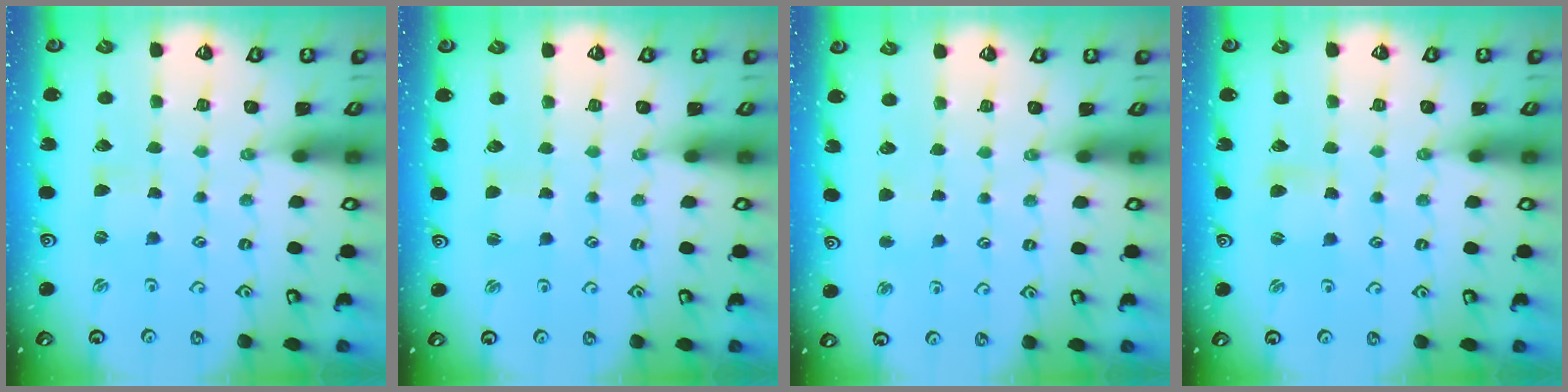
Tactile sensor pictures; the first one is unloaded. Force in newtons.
{"total": 1.3, "press": 1.2, "slide": 0.1}
{"total": 2.2, "press": 2.2, "slide": 0.2}
{"total": 2.3, "press": 2.2, "slide": 0.3}